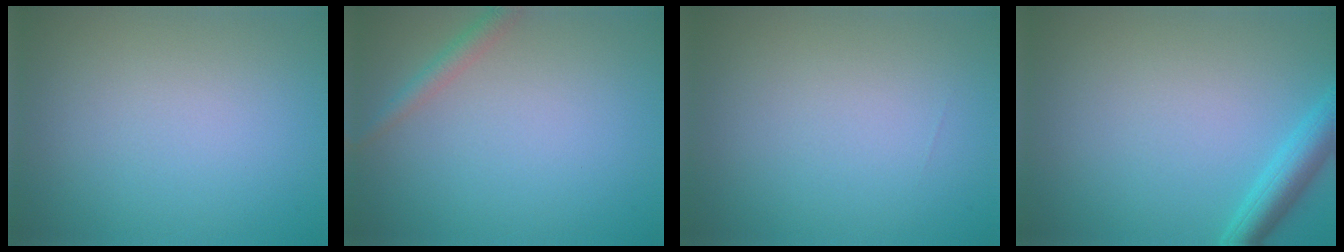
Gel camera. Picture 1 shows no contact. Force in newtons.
{"total": 1.7, "press": 1.7, "slide": 0.1}
{"total": 0.0}
{"total": 3.1, "press": 3.1, "slide": 0.2}